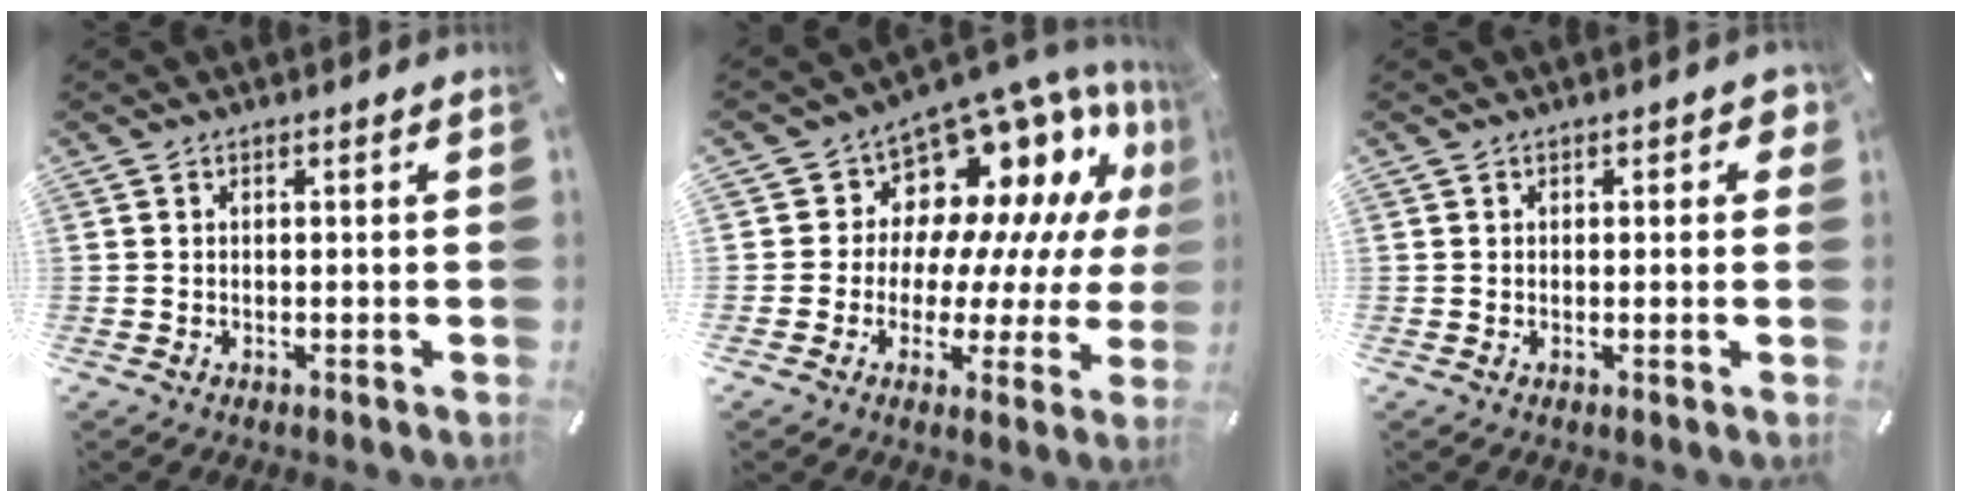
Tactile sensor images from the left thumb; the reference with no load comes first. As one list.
[{"total": 13.5, "force": [9.6, 8.4, 4.2], "torque": [-0.065, -0.105, 0.167]}, {"total": 1.7, "force": [0.3, 1.3, 1.1], "torque": [-0.005, 0.001, 0.001]}]